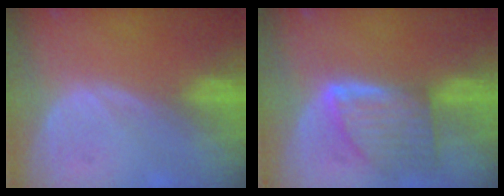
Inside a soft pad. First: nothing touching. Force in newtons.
{"total": 8.1, "press": 7.3, "slide": 3.4}